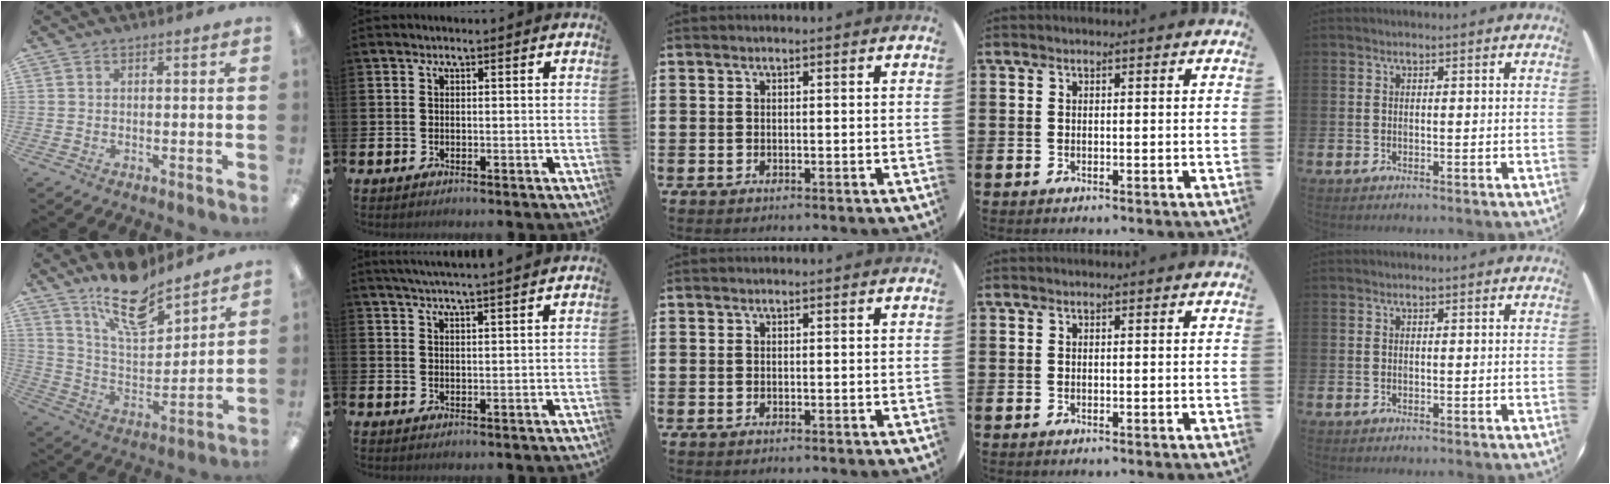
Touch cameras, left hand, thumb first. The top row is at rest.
{"thumb": {"total": 16.2, "force": [12.7, 5.6, 8.3], "torque": [-0.143, -0.079, 0.220]}, "index": {"total": 3.7, "force": [3.5, -0.7, 0.5], "torque": [-0.024, -0.011, 0.065]}}